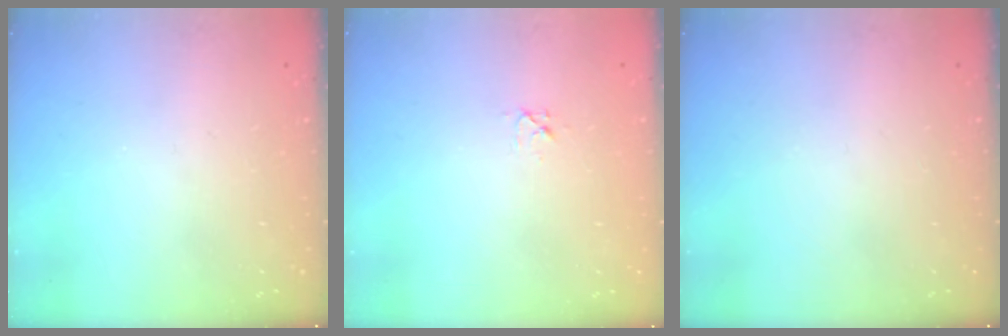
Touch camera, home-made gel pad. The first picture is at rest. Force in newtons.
{"total": 3.4, "press": 3.4, "slide": 0.4}
{"total": 0.0}